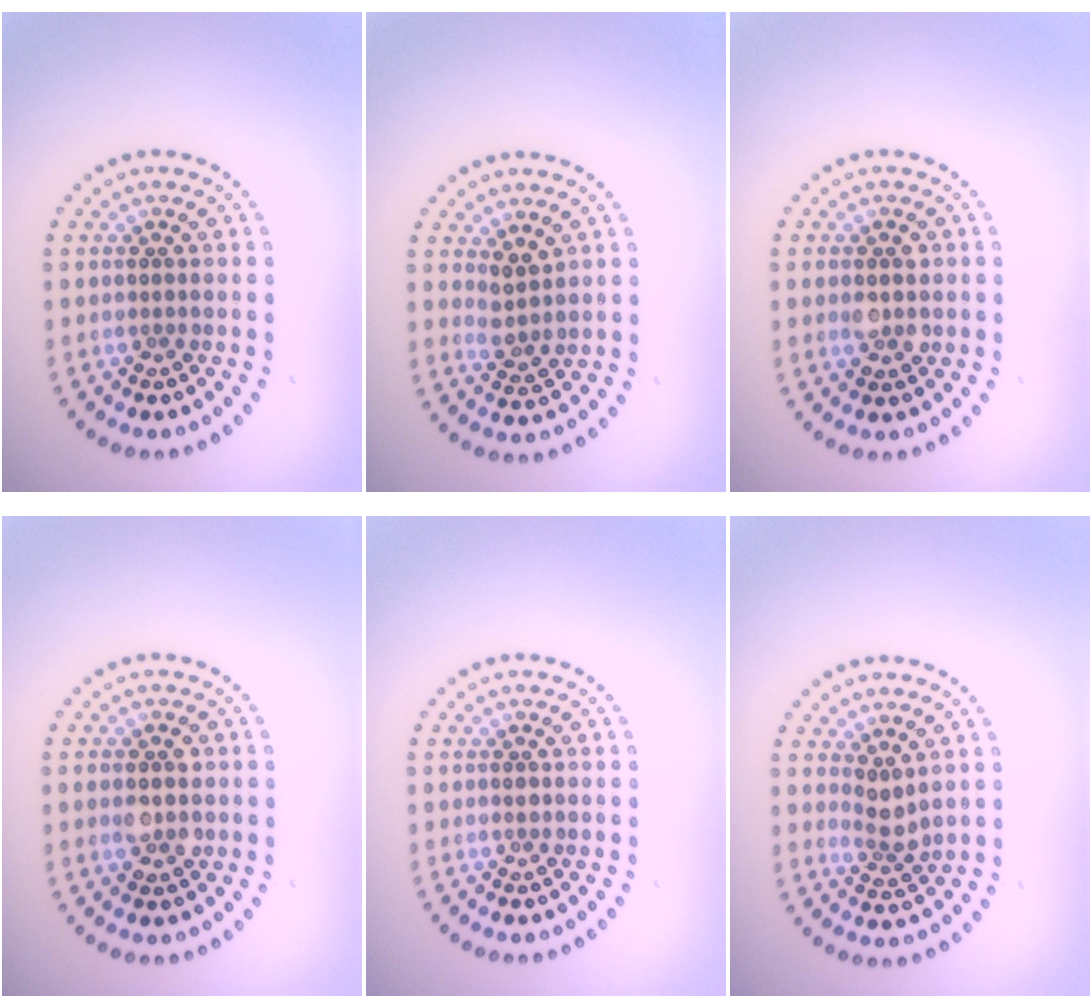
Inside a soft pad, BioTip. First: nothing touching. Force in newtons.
{"total": 2.0, "press": 1.7, "slide": 1.0}
{"total": 2.0, "press": 2.0, "slide": 0.2}
{"total": 2.8, "press": 2.8, "slide": 0.1}
{"total": 0.6, "press": 0.6, "slide": 0.1}
{"total": 2.0, "press": 1.6, "slide": 1.2}